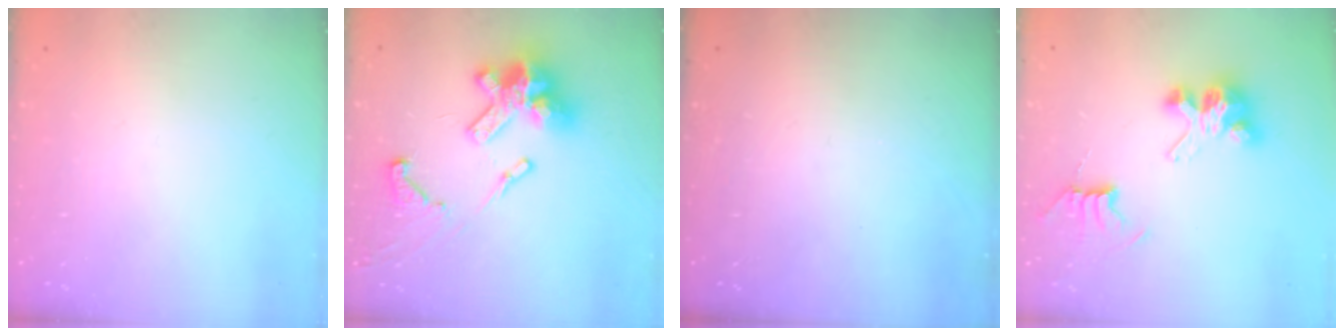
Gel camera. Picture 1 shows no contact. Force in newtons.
{"total": 18.9, "press": 18.8, "slide": 1.2}
{"total": 0.0}
{"total": 8.1, "press": 8.1, "slide": 0.4}